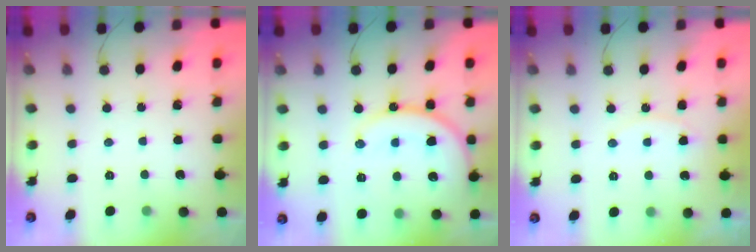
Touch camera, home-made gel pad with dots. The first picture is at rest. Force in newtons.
{"total": 16.8, "press": 16.4, "slide": 3.7}
{"total": 5.8, "press": 5.8, "slide": 0.6}